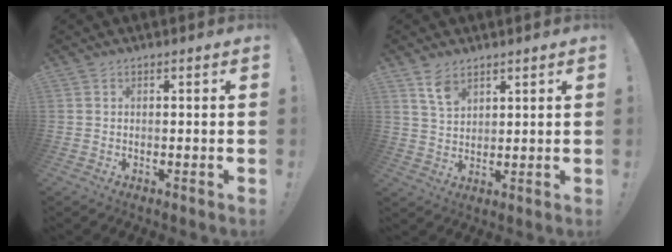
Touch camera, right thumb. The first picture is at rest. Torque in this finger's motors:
{"motor_torque": [-0.19, 0.24, 0.02, 0.36, -0.01]}